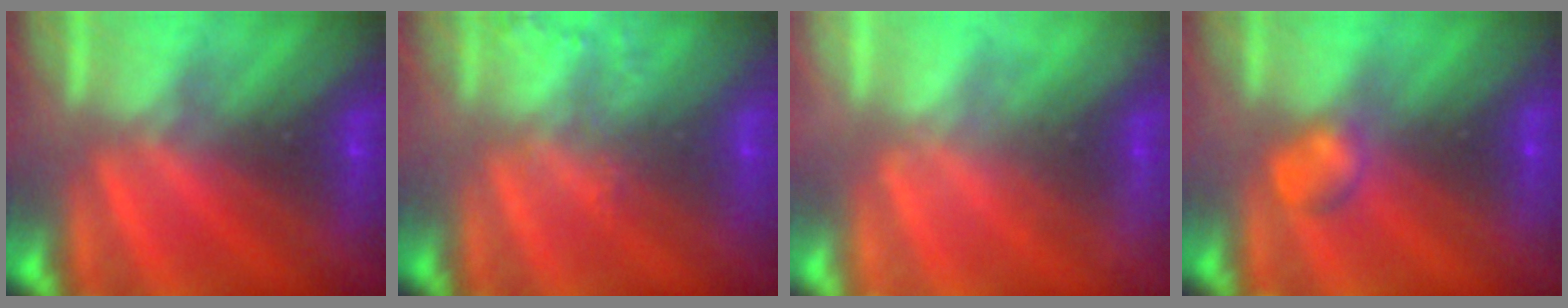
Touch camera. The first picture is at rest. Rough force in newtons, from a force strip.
{"total": 1.5}
{"total": 2.1}
{"total": 2.2}